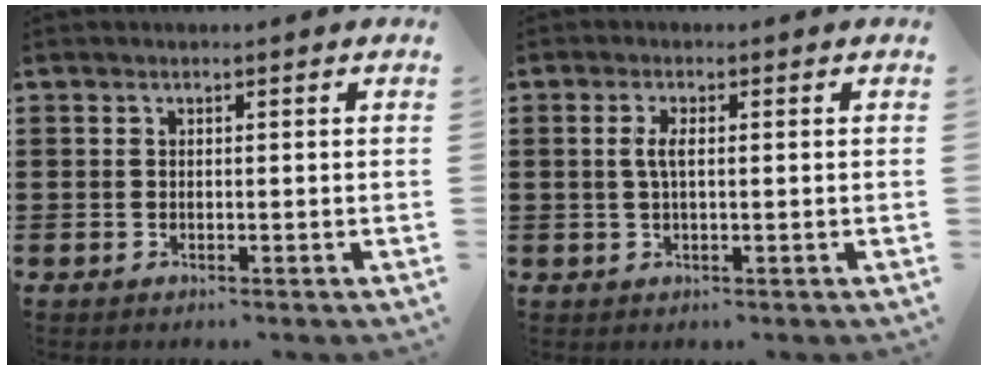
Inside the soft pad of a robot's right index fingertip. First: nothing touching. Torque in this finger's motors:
{"motor_torque": [0.73, -0.25, 0.33, 0.10]}